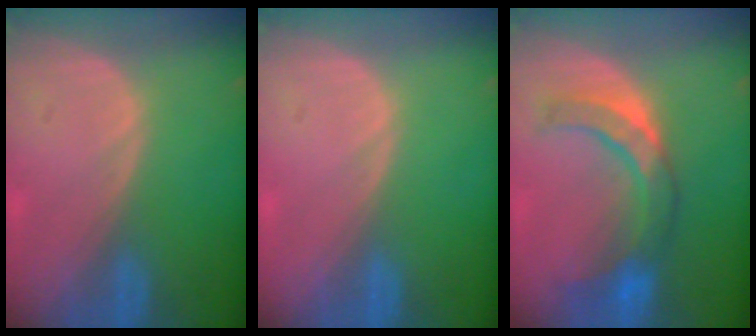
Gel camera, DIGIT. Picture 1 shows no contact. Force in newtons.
{"total": 0.0}
{"total": 7.6, "press": 7.6, "slide": 0.7}